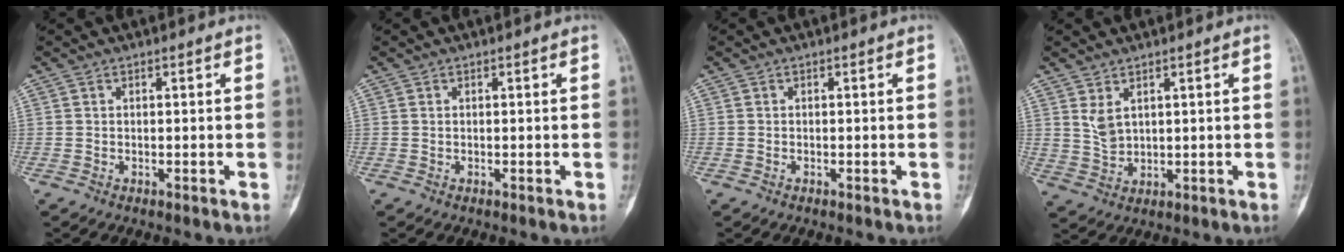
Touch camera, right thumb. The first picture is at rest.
{"total": 0.0}
{"total": 0.0}
{"total": 3.8, "force": [1.6, 2.2, 2.6], "torque": [-0.045, -0.013, 0.043]}